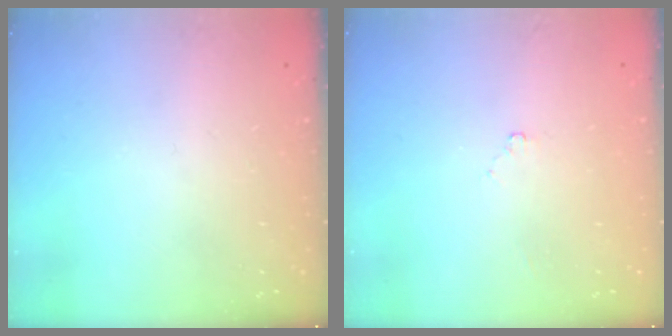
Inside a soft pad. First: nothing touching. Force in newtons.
{"total": 1.8, "press": 1.7, "slide": 0.4}